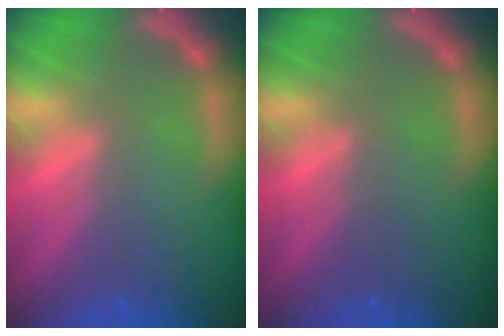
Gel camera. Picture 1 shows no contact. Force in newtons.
{"total": 0.0}